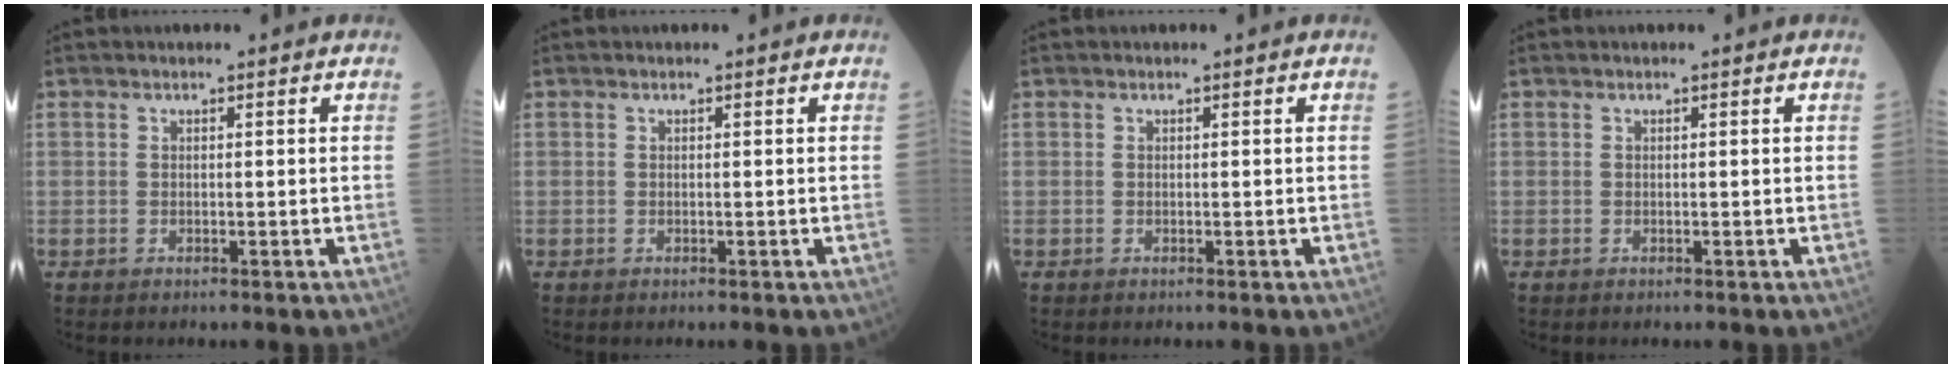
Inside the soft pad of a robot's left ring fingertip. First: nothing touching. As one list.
[{"total": 0.0}, {"total": 0.0}, {"total": 0.0}]